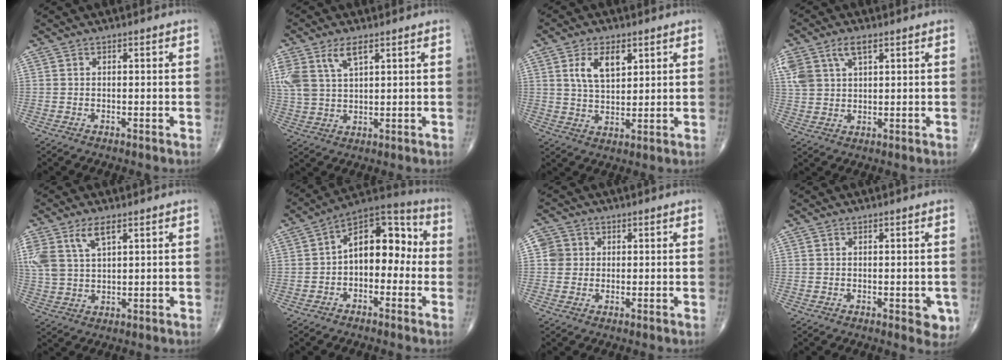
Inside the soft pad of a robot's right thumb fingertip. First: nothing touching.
{"total": 9.2, "force": [4.4, 4.4, 6.7], "torque": [-0.156, -0.004, 0.095]}
{"total": 7.5, "force": [3.1, 3.9, 5.5], "torque": [-0.087, -0.015, 0.062]}
{"total": 8.0, "force": [3.9, 4.2, 5.6], "torque": [-0.122, 0.003, 0.082]}
{"total": 9.0, "force": [4.4, 4.2, 6.6], "torque": [-0.153, -0.004, 0.094]}
{"total": 12.7, "force": [-0.5, 7.8, 10.0], "torque": [-0.114, 0.045, -0.028]}
{"total": 3.7, "force": [0.5, 3.6, 0.6], "torque": [0.013, 0.004, 0.004]}
{"total": 3.4, "force": [-0.8, 1.8, 2.8], "torque": [-0.010, -0.002, -0.006]}